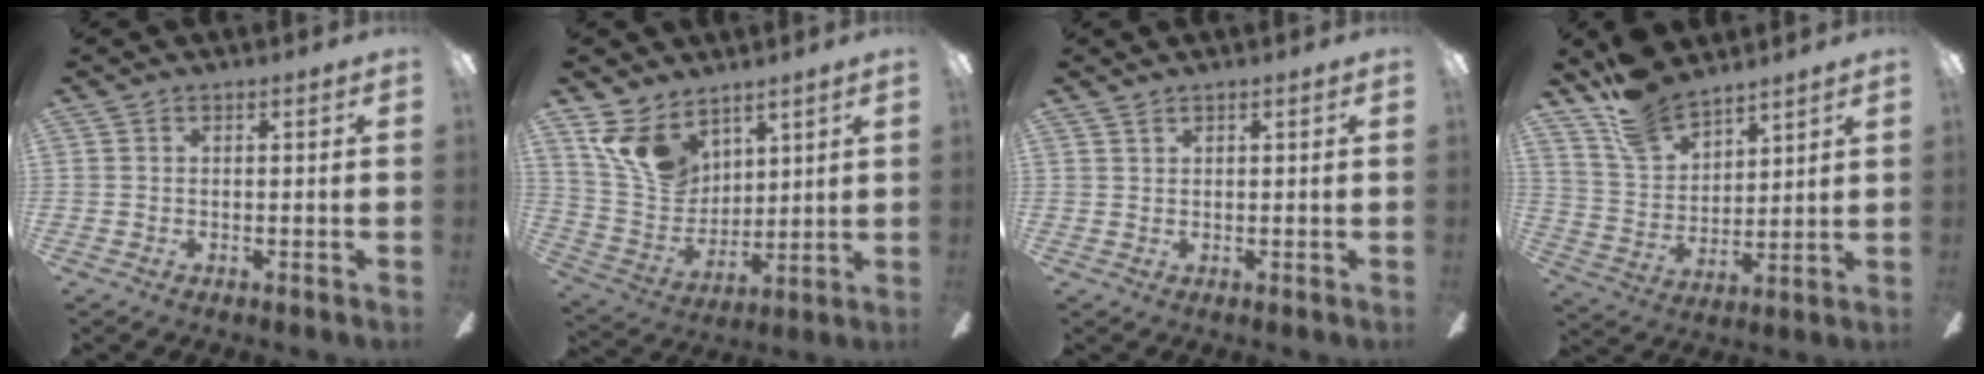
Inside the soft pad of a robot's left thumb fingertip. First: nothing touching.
{"total": 12.5, "force": [8.1, 8.1, 5.1], "torque": [-0.116, -0.030, 0.166]}
{"total": 0.6, "force": [0.6, 0.1, 0.1], "torque": [-0.002, 0.000, 0.012]}
{"total": 11.4, "force": [9.6, 5.2, 3.5], "torque": [-0.091, -0.053, 0.188]}